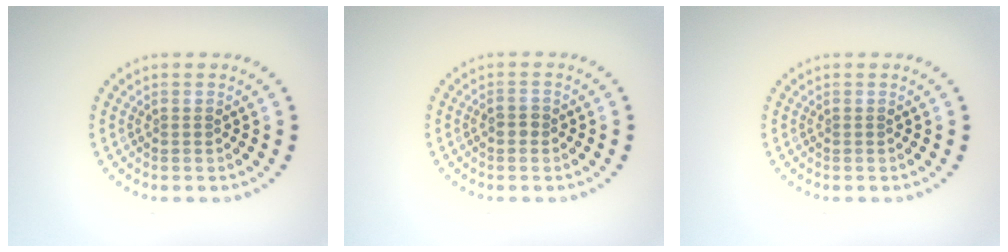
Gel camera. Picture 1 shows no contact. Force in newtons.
{"total": 1.2, "press": 1.1, "slide": 0.2}
{"total": 0.0}